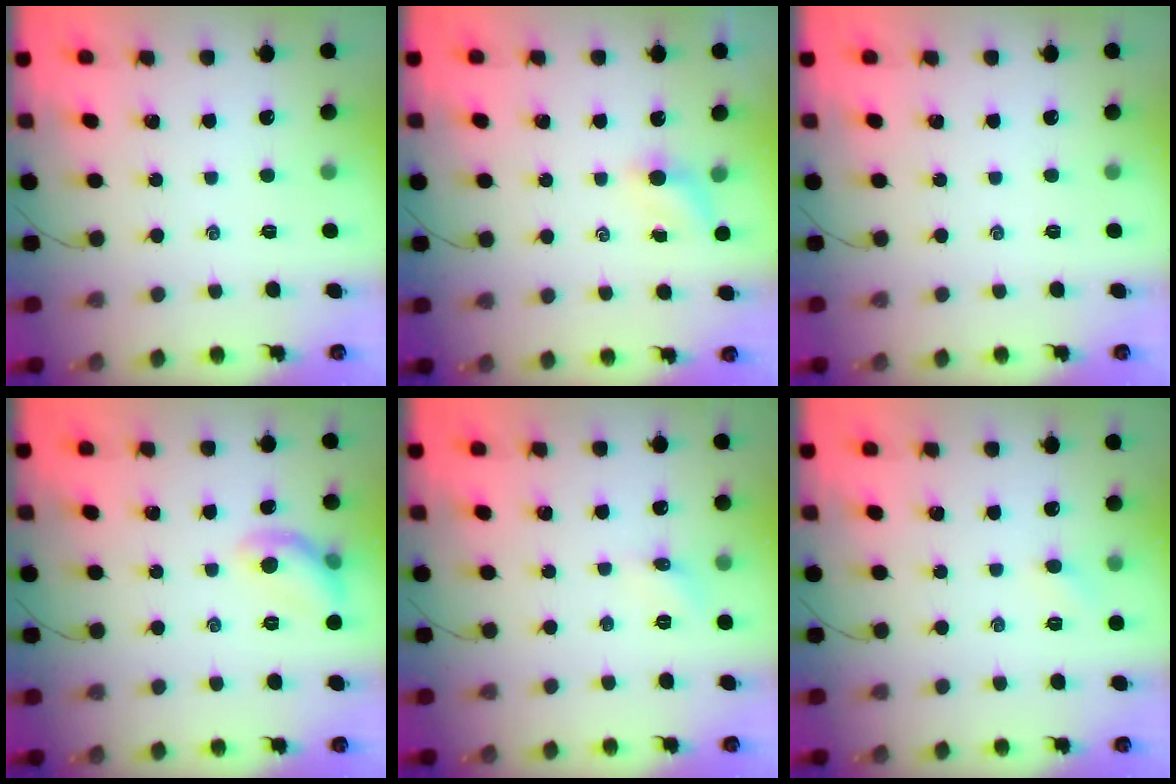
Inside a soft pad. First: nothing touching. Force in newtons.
{"total": 4.0, "press": 3.8, "slide": 1.2}
{"total": 0.0}
{"total": 8.6, "press": 8.5, "slide": 1.6}
{"total": 4.7, "press": 4.5, "slide": 1.5}
{"total": 2.5, "press": 2.4, "slide": 0.7}